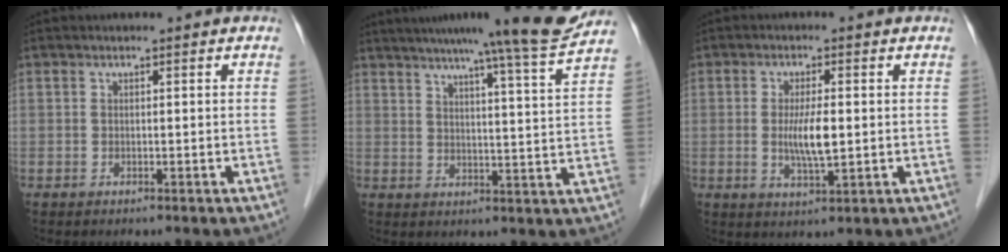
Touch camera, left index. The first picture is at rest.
{"total": 15.4, "force": [13.3, -1.6, 7.5], "torque": [-0.118, -0.027, 0.167]}
{"total": 5.1, "force": [-0.1, 0.8, 5.1], "torque": [-0.101, -0.009, -0.001]}